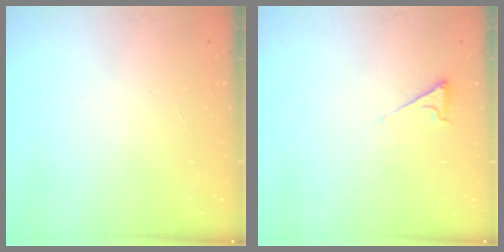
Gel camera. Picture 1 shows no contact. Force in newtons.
{"total": 4.4, "press": 4.3, "slide": 0.7}